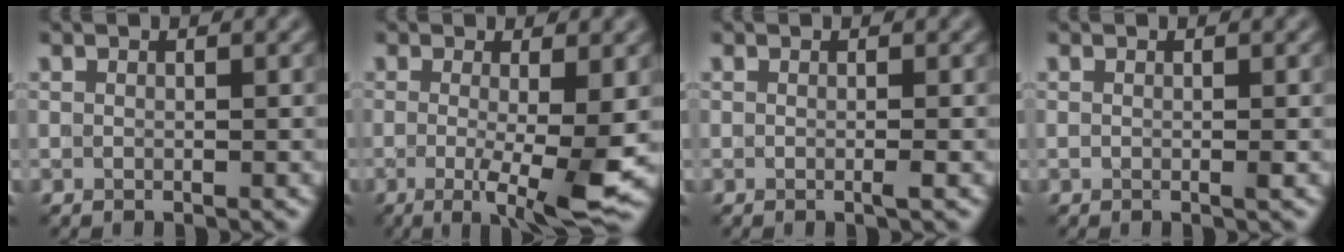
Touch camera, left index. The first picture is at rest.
{"total": 5.9, "force": [-0.9, 0.9, 5.7], "torque": [-0.086, -0.016, -0.011]}
{"total": 0.6, "force": [-0.2, 0.1, 0.6], "torque": [-0.008, -0.004, -0.006]}
{"total": 0.0}